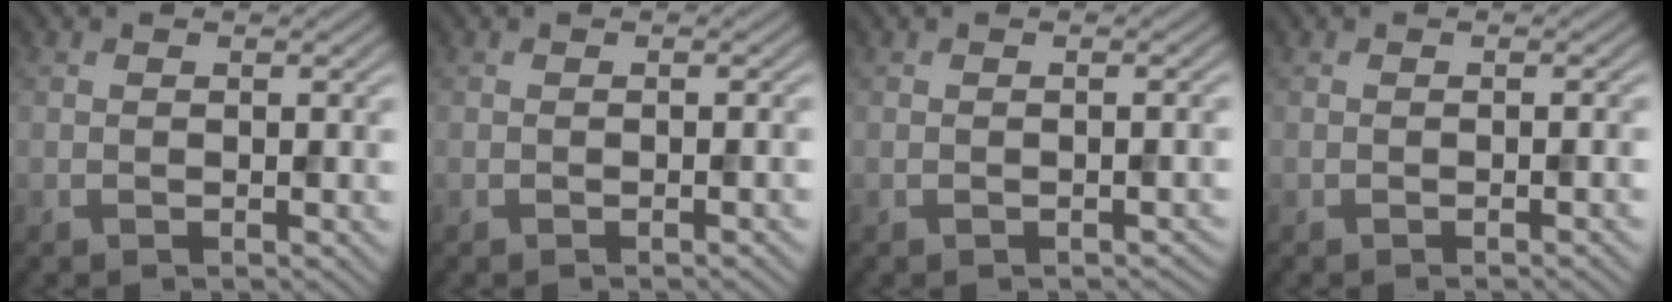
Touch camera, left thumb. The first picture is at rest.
{"total": 0.7, "force": [-0.3, 0.0, 0.6], "torque": [-0.008, 0.003, -0.006]}
{"total": 0.7, "force": [-0.5, 0.2, 0.4], "torque": [-0.006, -0.001, -0.005]}
{"total": 0.8, "force": [-0.3, 0.1, 0.7], "torque": [-0.009, 0.003, -0.008]}